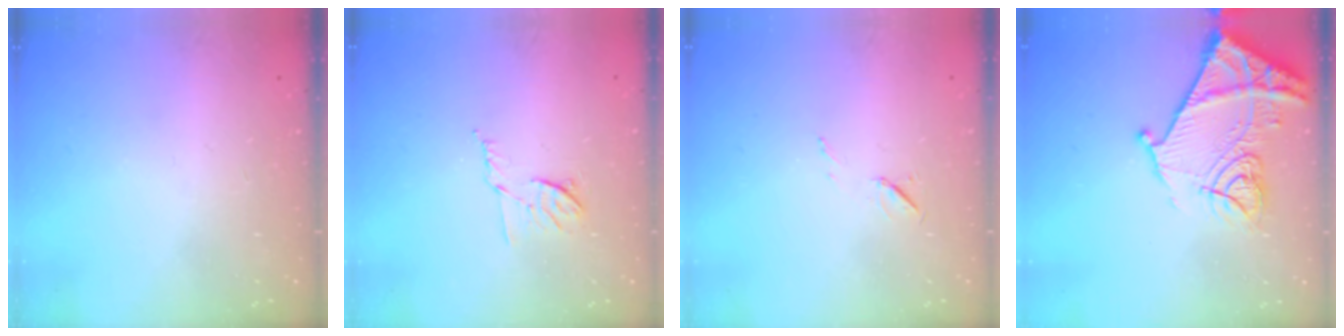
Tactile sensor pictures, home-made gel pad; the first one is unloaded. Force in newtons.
{"total": 6.5, "press": 6.4, "slide": 1.0}
{"total": 5.0, "press": 4.6, "slide": 1.9}
{"total": 15.3, "press": 15.3, "slide": 1.6}